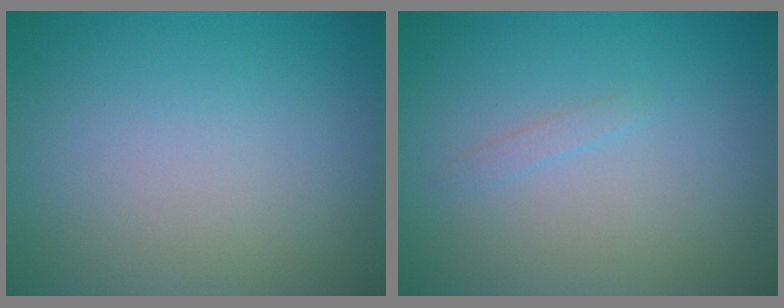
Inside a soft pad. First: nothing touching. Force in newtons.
{"total": 0.6, "press": 0.6, "slide": 0.0}